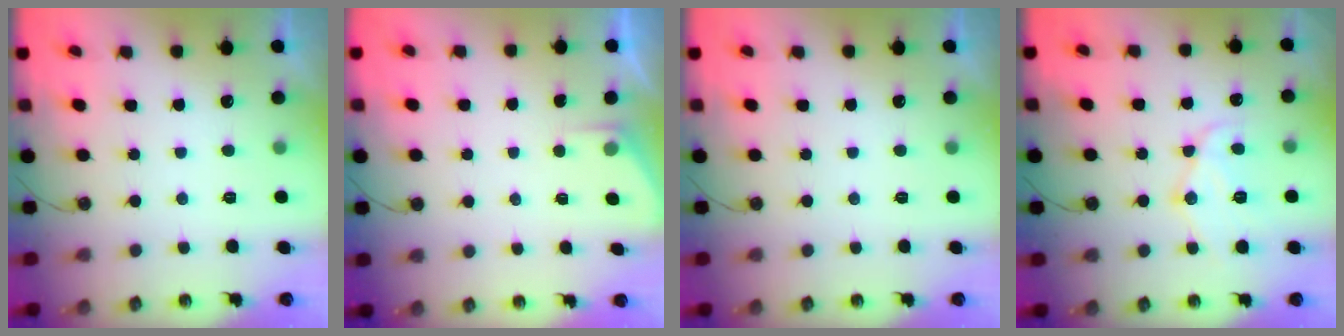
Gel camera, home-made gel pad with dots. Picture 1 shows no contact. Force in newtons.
{"total": 1.4, "press": 1.3, "slide": 0.2}
{"total": 0.0}
{"total": 12.4, "press": 12.4, "slide": 1.1}